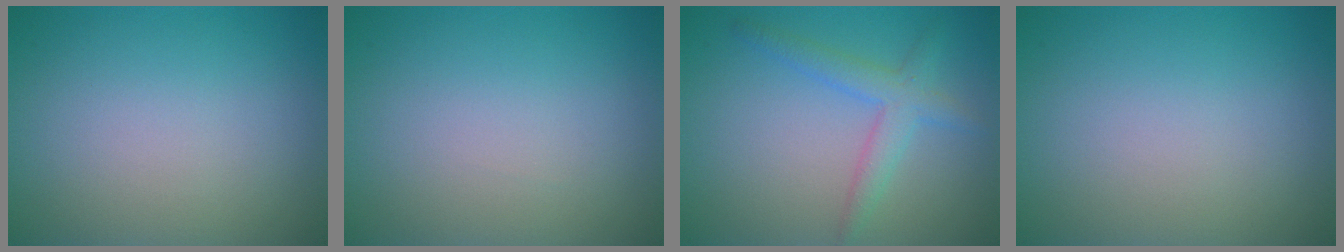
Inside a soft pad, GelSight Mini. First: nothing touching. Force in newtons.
{"total": 0.0}
{"total": 2.8, "press": 2.8, "slide": 0.1}
{"total": 0.0}